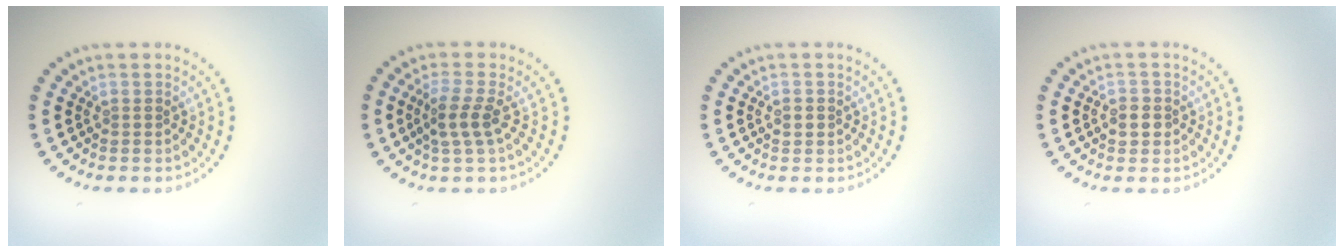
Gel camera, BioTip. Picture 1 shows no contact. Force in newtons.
{"total": 2.4, "press": 2.1, "slide": 1.2}
{"total": 1.2, "press": 1.2, "slide": 0.1}
{"total": 1.6, "press": 1.6, "slide": 0.3}